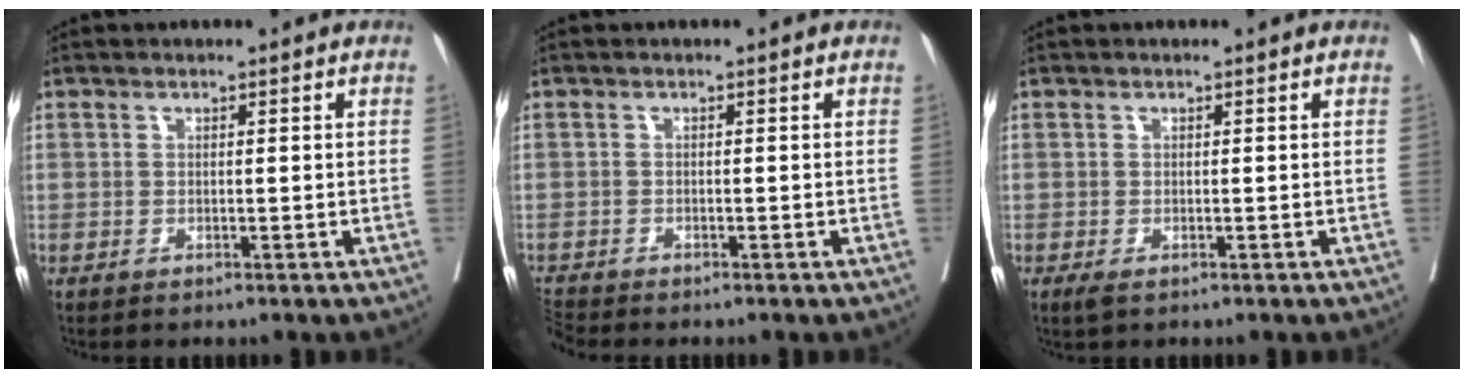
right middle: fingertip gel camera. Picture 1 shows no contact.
{"total": 2.2, "force": [-2.1, -0.7, -0.1], "torque": [-0.006, -0.016, -0.042]}
{"total": 1.1, "force": [-0.5, 0.4, 0.8], "torque": [-0.014, -0.004, -0.004]}